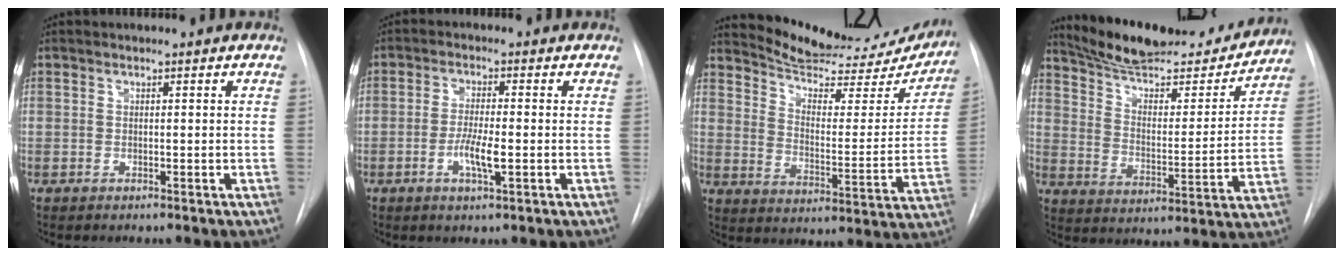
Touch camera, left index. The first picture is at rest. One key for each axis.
{"total": 4.7, "fx": -2.0, "fy": 0.6, "fz": 4.2, "tx": -0.081, "ty": -0.009, "tz": -0.036}
{"total": 22.6, "fx": 21.0, "fy": 4.9, "fz": 6.8, "tx": -0.091, "ty": -0.060, "tz": 0.269}
{"total": 21.5, "fx": 19.5, "fy": 4.4, "fz": 7.7, "tx": -0.113, "ty": -0.023, "tz": 0.281}